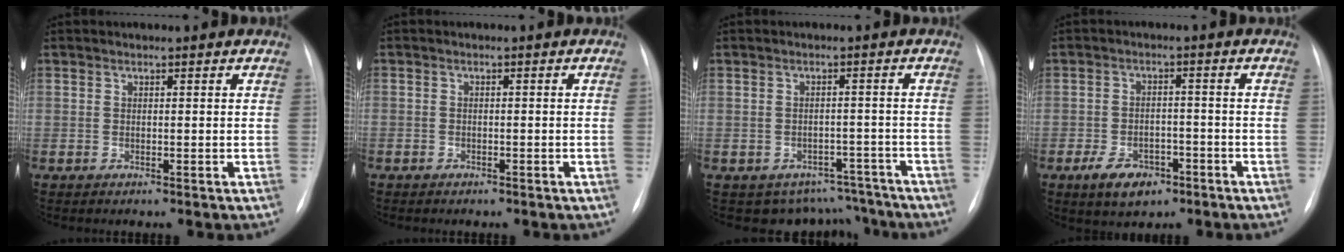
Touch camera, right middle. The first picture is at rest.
{"total": 0.6, "force": [-0.5, 0.0, 0.3], "torque": [-0.005, 0.005, -0.009]}
{"total": 6.9, "force": [-5.9, 3.6, -0.5], "torque": [0.029, 0.030, -0.067]}
{"total": 6.0, "force": [-3.5, 3.4, 3.5], "torque": [-0.061, 0.002, -0.052]}